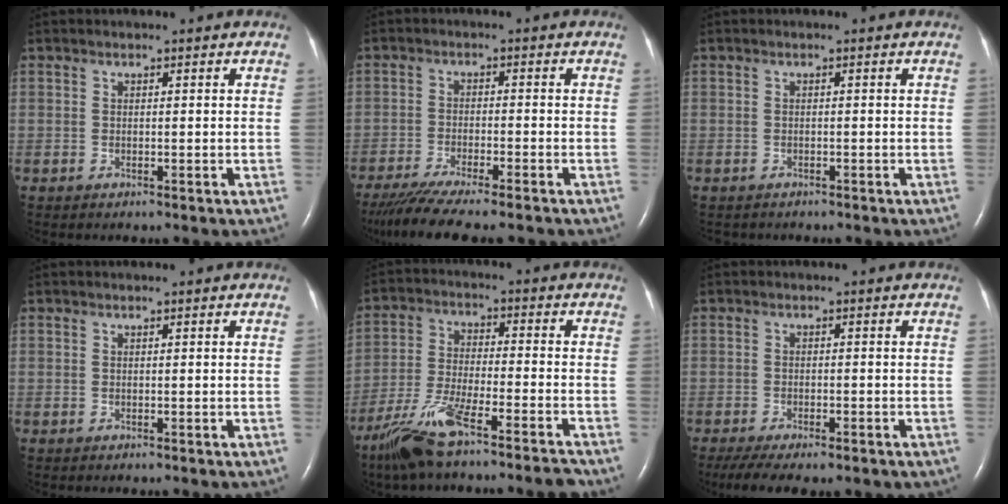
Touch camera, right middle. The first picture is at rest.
{"total": 11.8, "force": [-9.9, 0.7, 6.3], "torque": [-0.099, -0.027, -0.154]}
{"total": 1.8, "force": [-1.6, 0.7, 0.4], "torque": [-0.014, -0.003, -0.018]}
{"total": 0.0}
{"total": 12.6, "force": [-9.9, 0.3, 7.9], "torque": [-0.158, -0.018, -0.177]}
{"total": 10.0, "force": [-7.2, 3.2, 6.1], "torque": [-0.099, -0.012, -0.103]}